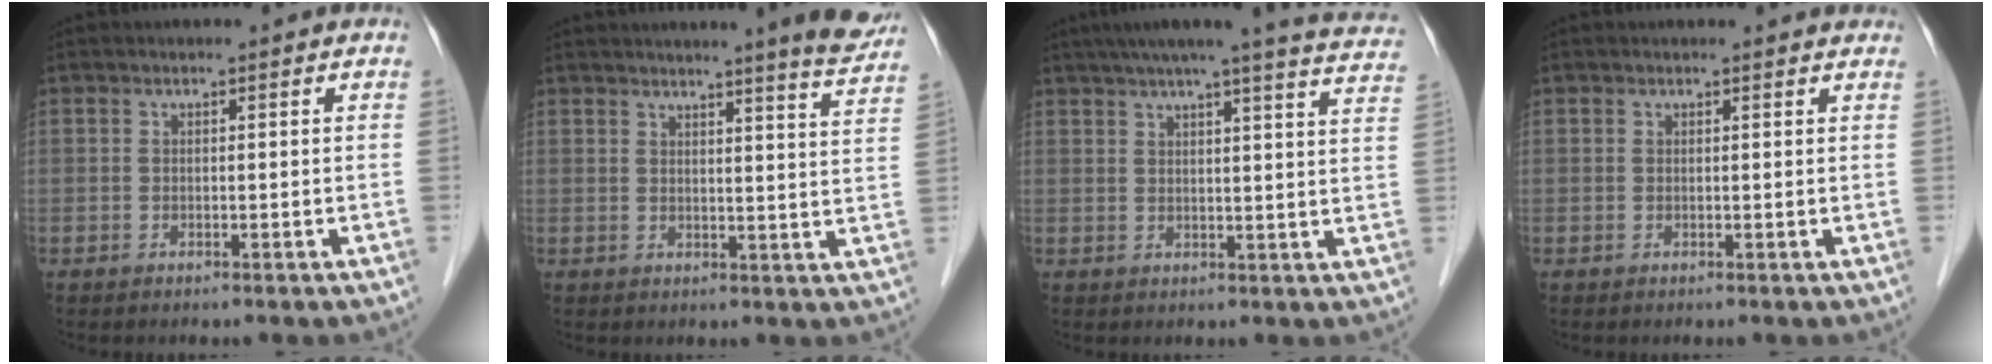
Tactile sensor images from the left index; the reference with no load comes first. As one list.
[{"total": 8.9, "force": [8.0, -0.6, 3.9], "torque": [-0.047, -0.024, 0.079]}, {"total": 20.8, "force": [18.4, 0.5, 9.7], "torque": [-0.137, -0.019, 0.213]}, {"total": 2.5, "force": [2.4, 0.4, 0.5], "torque": [-0.011, 0.005, 0.017]}]